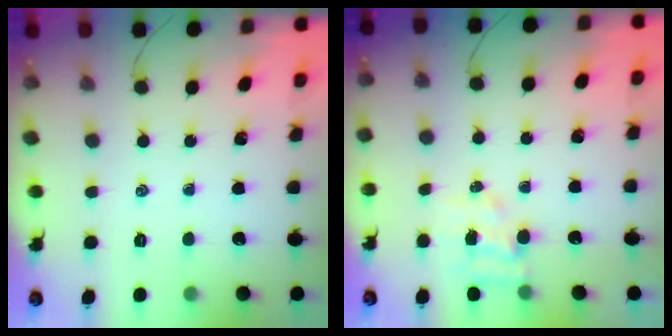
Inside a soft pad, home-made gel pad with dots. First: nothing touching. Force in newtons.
{"total": 4.7, "press": 4.6, "slide": 0.9}